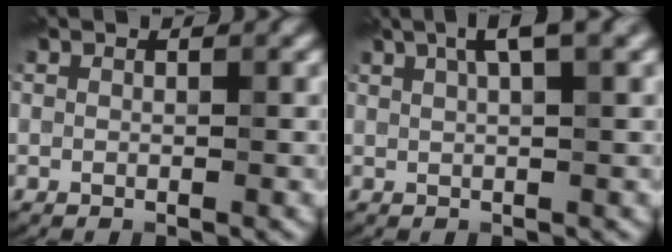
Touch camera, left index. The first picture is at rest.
{"total": 3.1, "force": [1.8, 0.5, 2.5], "torque": [-0.041, 0.008, 0.030]}